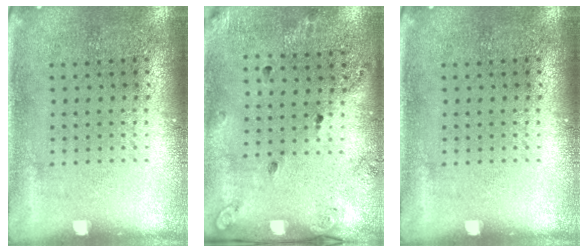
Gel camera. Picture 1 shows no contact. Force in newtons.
{"total": 1.6, "press": 1.2, "slide": 1.1}
{"total": 0.0}